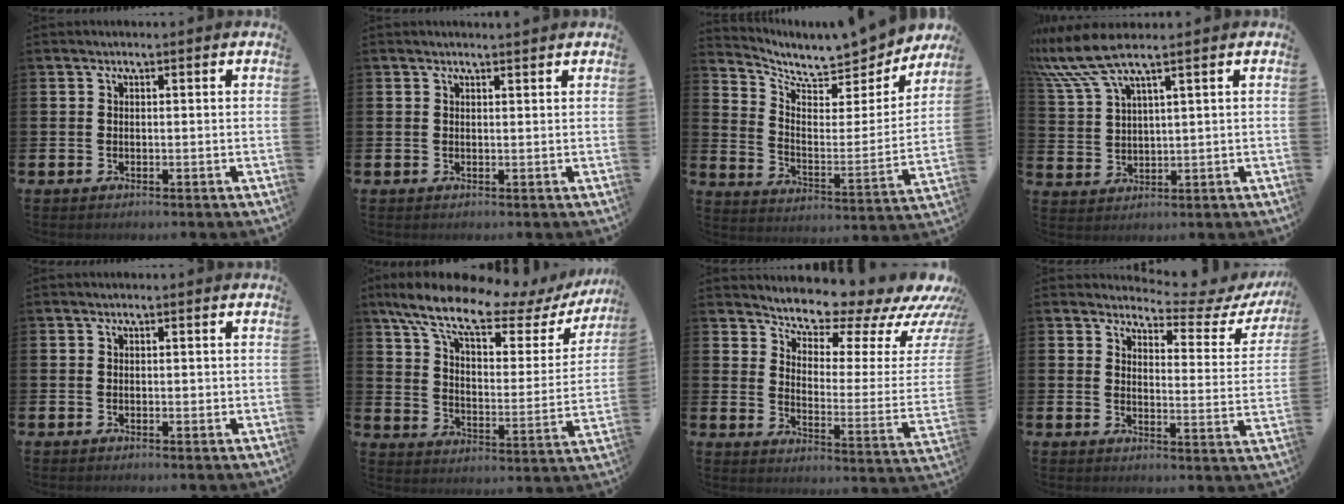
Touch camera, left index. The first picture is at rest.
{"total": 0.9, "force": [0.8, -0.2, 0.1], "torque": [0.011, -0.007, 0.014]}
{"total": 8.0, "force": [7.6, 1.9, 1.4], "torque": [-0.053, -0.064, 0.129]}
{"total": 7.7, "force": [6.0, 1.0, 4.7], "torque": [-0.114, -0.013, 0.108]}
{"total": 0.5, "force": [-0.1, 0.3, 0.4], "torque": [-0.004, 0.000, -0.004]}
{"total": 12.0, "force": [9.4, 3.6, 6.6], "torque": [-0.150, -0.052, 0.157]}
{"total": 9.3, "force": [9.0, 2.0, 1.6], "torque": [-0.036, -0.092, 0.142]}
{"total": 3.9, "force": [3.6, 1.2, 1.0], "torque": [-0.028, -0.035, 0.054]}